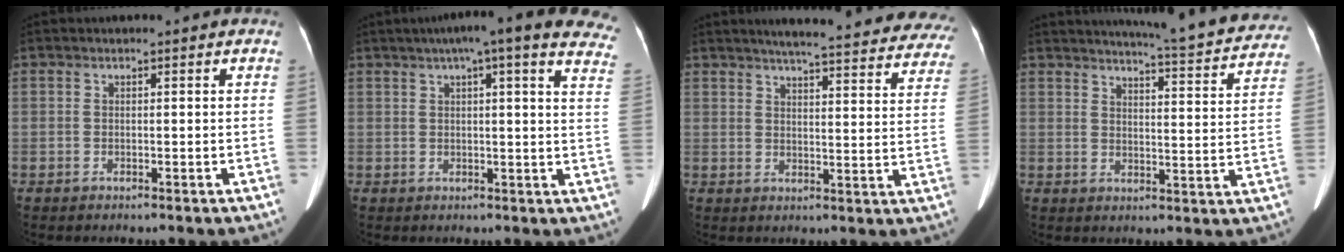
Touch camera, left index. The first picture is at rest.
{"total": 21.1, "force": [16.5, 2.9, 12.8], "torque": [-0.166, 0.022, 0.181]}
{"total": 27.6, "force": [24.8, 3.9, 11.4], "torque": [-0.149, -0.050, 0.281]}
{"total": 16.4, "force": [15.4, 1.1, 5.6], "torque": [-0.073, -0.045, 0.175]}